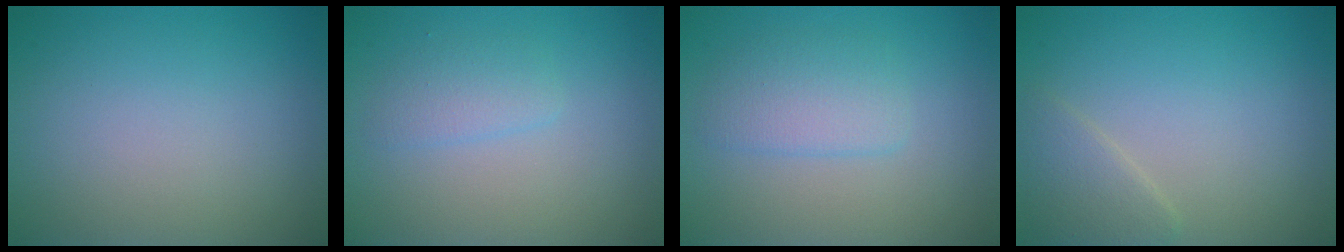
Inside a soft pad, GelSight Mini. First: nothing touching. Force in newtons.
{"total": 1.5, "press": 1.5, "slide": 0.0}
{"total": 2.6, "press": 2.6, "slide": 0.0}
{"total": 2.1, "press": 2.1, "slide": 0.1}